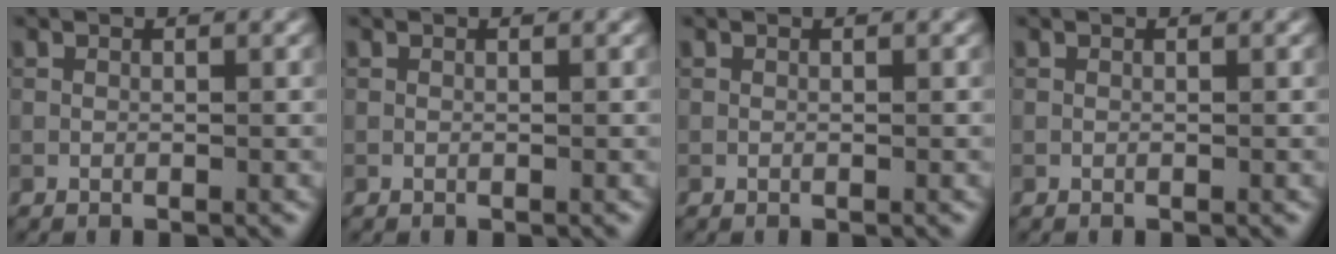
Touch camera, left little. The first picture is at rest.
{"total": 0.0}
{"total": 0.0}
{"total": 0.0}